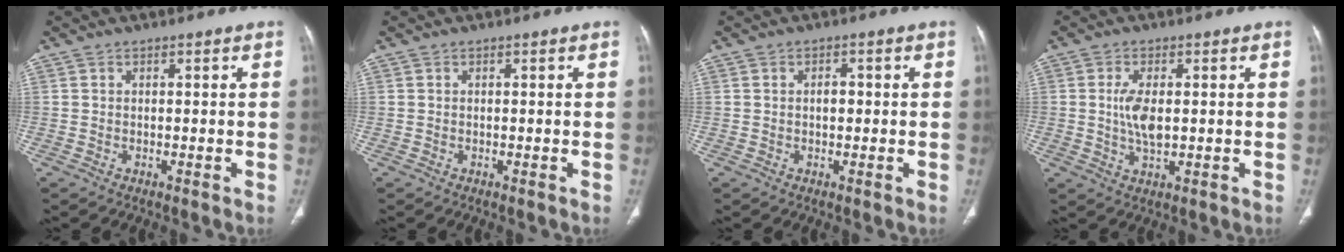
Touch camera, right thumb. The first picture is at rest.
{"total": 0.0}
{"total": 2.2, "force": [0.1, 1.4, 1.6], "torque": [-0.021, 0.008, 0.002]}
{"total": 5.6, "force": [0.4, 2.6, 4.9], "torque": [-0.100, -0.005, 0.011]}